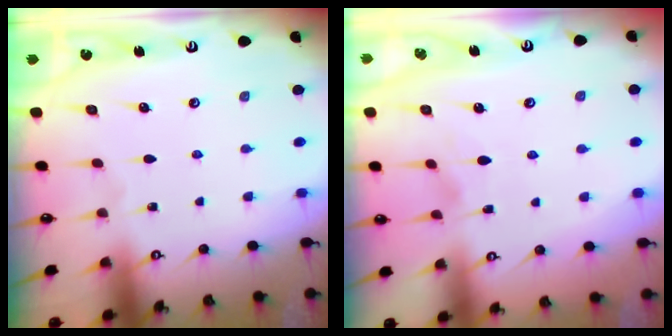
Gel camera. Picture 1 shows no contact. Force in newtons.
{"total": 2.9, "press": 2.7, "slide": 1.1}